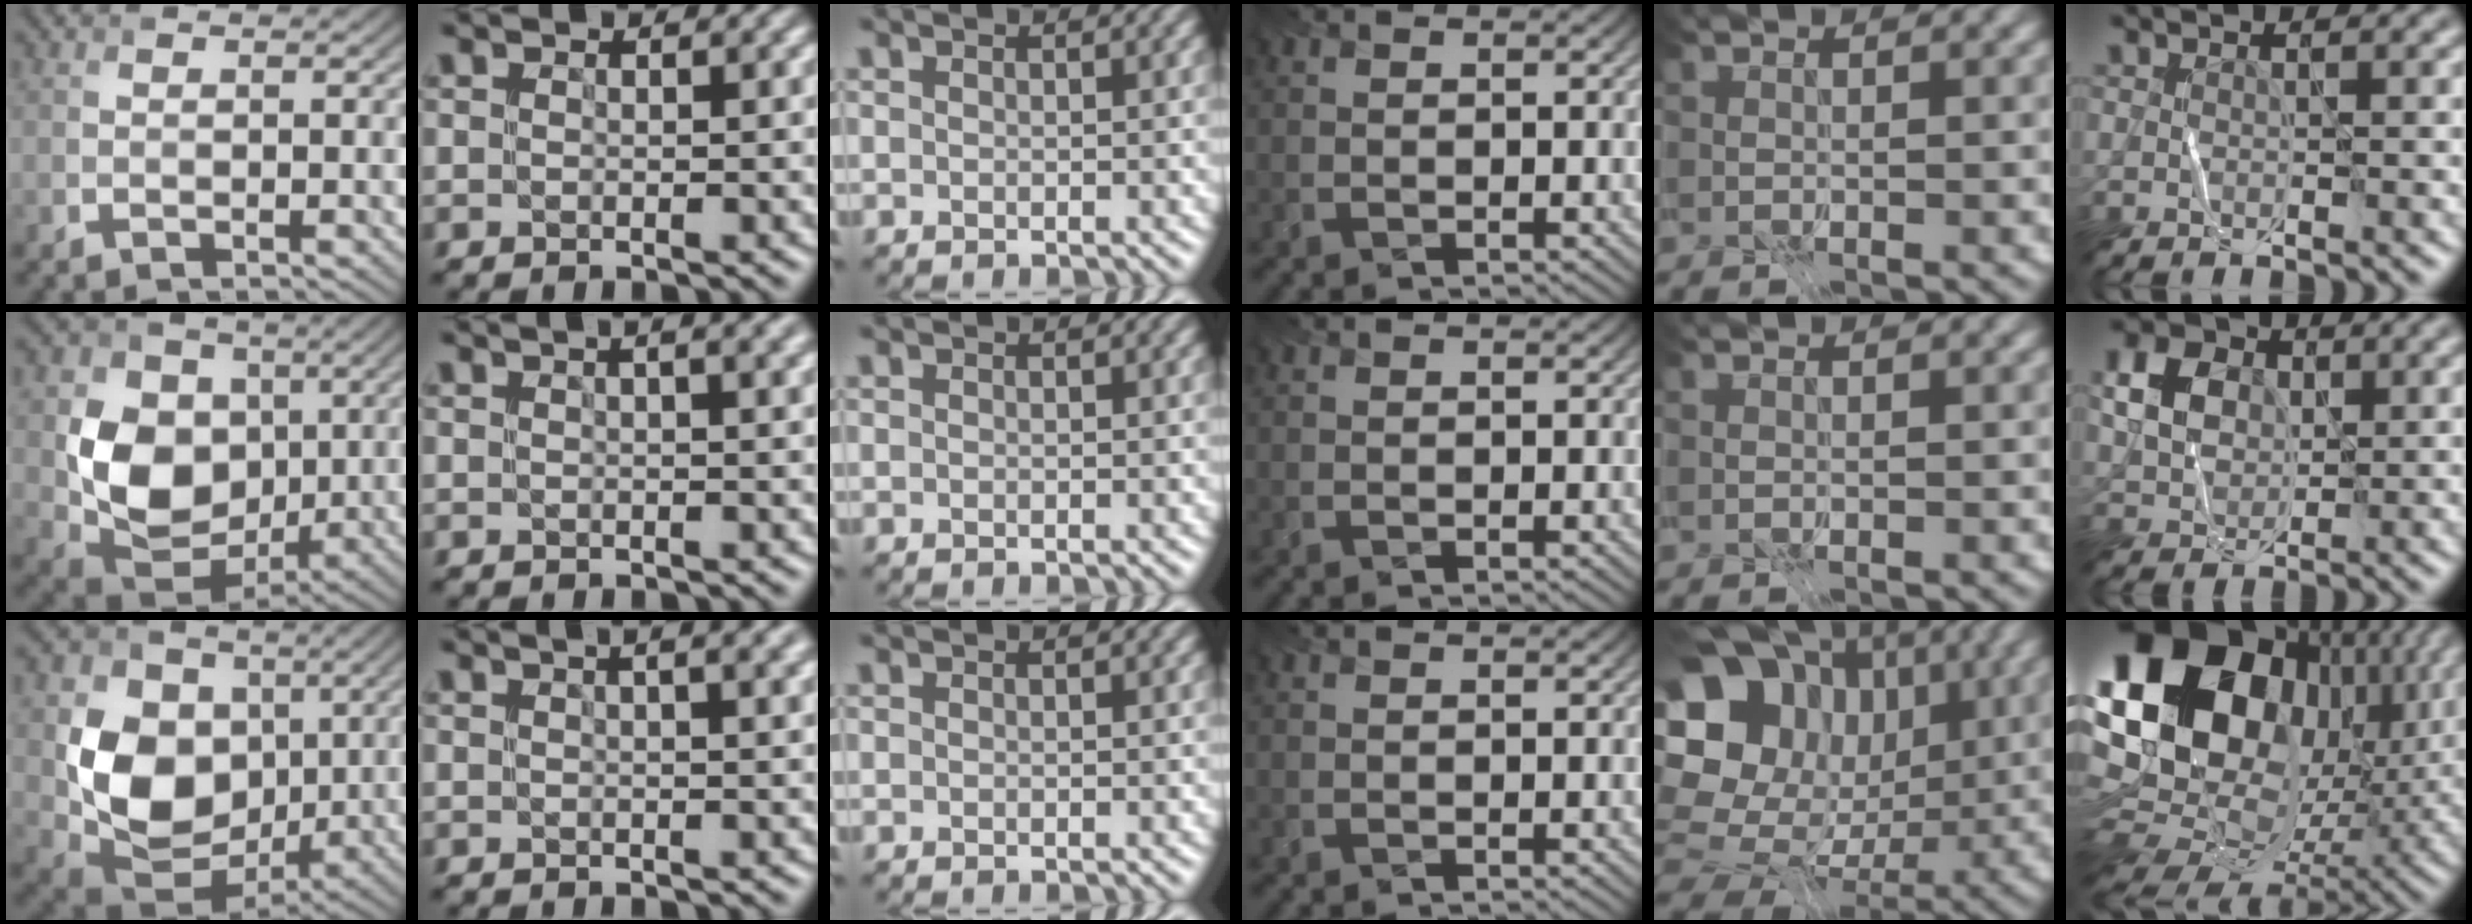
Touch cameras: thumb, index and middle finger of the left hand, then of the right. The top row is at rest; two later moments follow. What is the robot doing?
{"motion": "fold", "object": "receipt paper"}